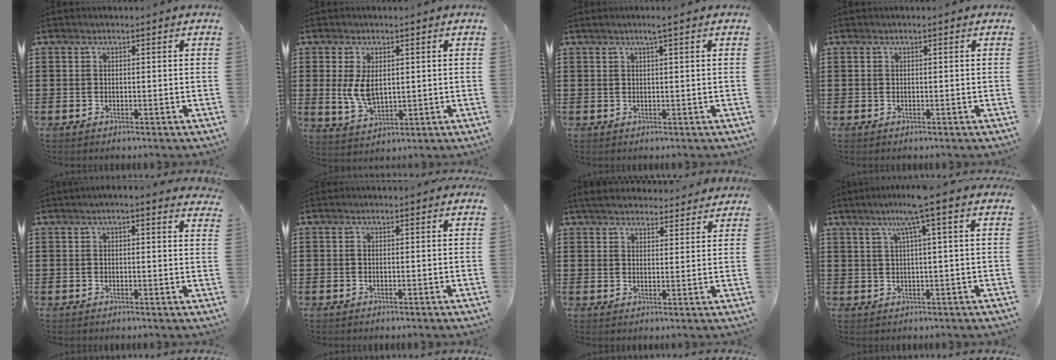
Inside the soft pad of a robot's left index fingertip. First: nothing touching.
{"total": 5.6, "force": [0.9, 3.3, 4.4], "torque": [-0.112, -0.001, 0.011]}
{"total": 1.6, "force": [0.9, -0.2, 1.4], "torque": [-0.026, -0.001, 0.015]}
{"total": 0.0}
{"total": 1.6, "force": [1.2, 0.0, 1.0], "torque": [-0.022, 0.002, 0.023]}
{"total": 0.0}
{"total": 4.3, "force": [4.1, 0.7, 1.2], "torque": [-0.036, -0.010, 0.076]}
{"total": 5.7, "force": [2.8, -0.7, 4.9], "torque": [-0.101, 0.003, 0.044]}